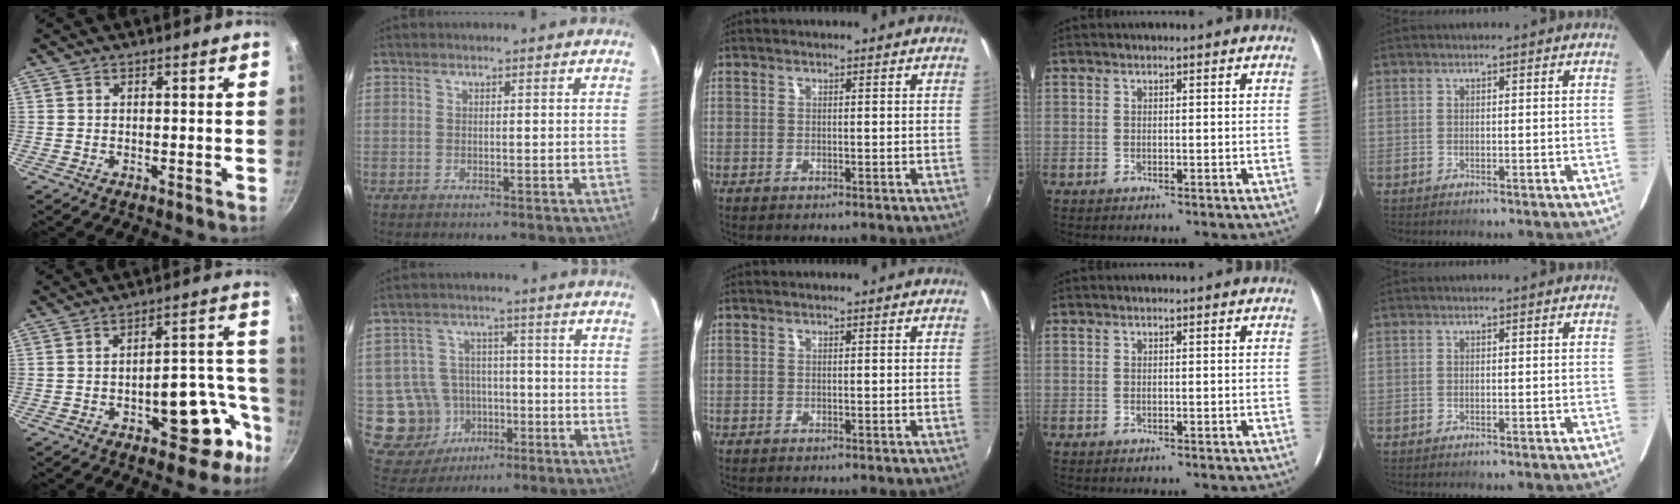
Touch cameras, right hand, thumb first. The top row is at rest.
{"thumb": {"total": 14.3, "force": [-6.3, 7.3, 10.5], "torque": [-0.065, 0.068, -0.074]}, "index": {"total": 11.2, "force": [-3.6, 10.3, 2.2], "torque": [-0.076, 0.025, -0.039]}}